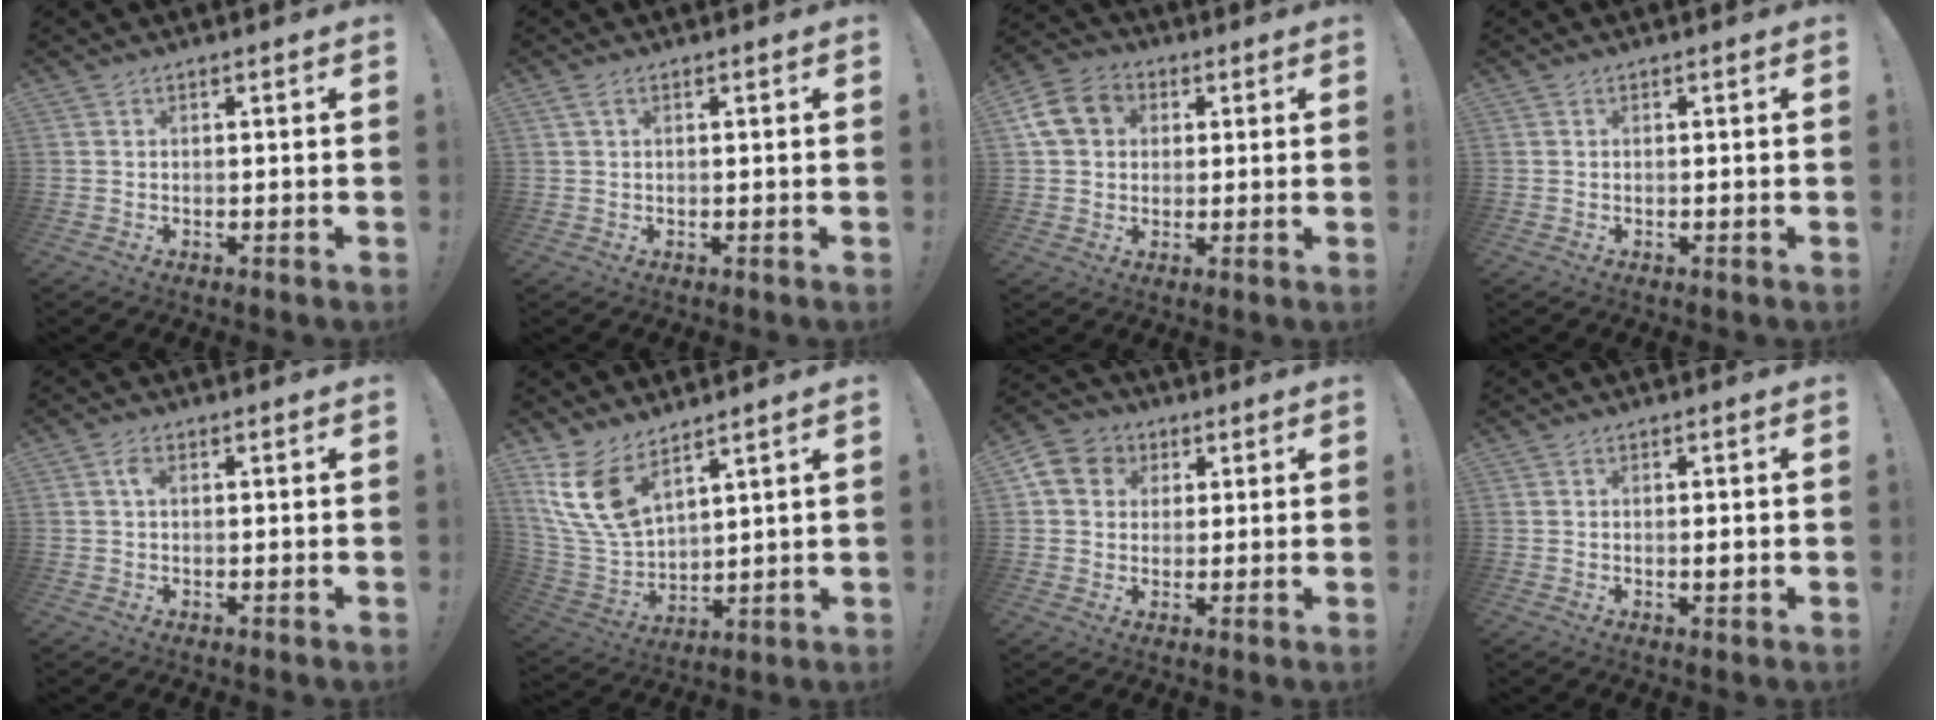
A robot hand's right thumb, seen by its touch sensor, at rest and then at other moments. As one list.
[{"total": 1.8, "force": [0.8, 0.8, 1.4], "torque": [-0.030, 0.004, 0.015]}, {"total": 11.0, "force": [3.2, 9.0, 5.3], "torque": [-0.088, 0.005, 0.069]}, {"total": 0.0}, {"total": 2.6, "force": [0.6, 1.5, 2.1], "torque": [-0.037, 0.004, 0.008]}, {"total": 13.5, "force": [9.0, 6.4, 7.8], "torque": [-0.173, -0.056, 0.174]}, {"total": 8.9, "force": [2.6, 7.8, 3.5], "torque": [-0.049, 0.002, 0.054]}, {"total": 1.5, "force": [-0.2, 0.2, 1.5], "torque": [-0.011, -0.007, -0.007]}]